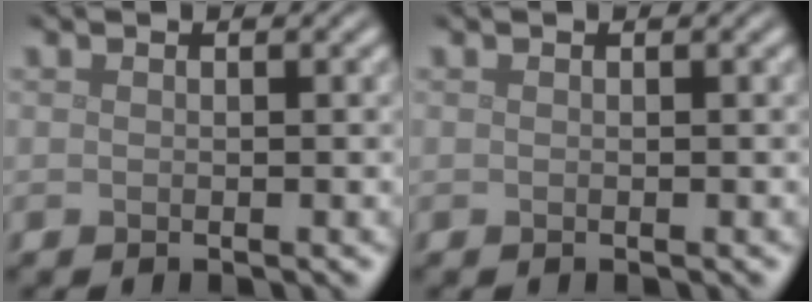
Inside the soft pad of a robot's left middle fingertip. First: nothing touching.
{"total": 0.0}